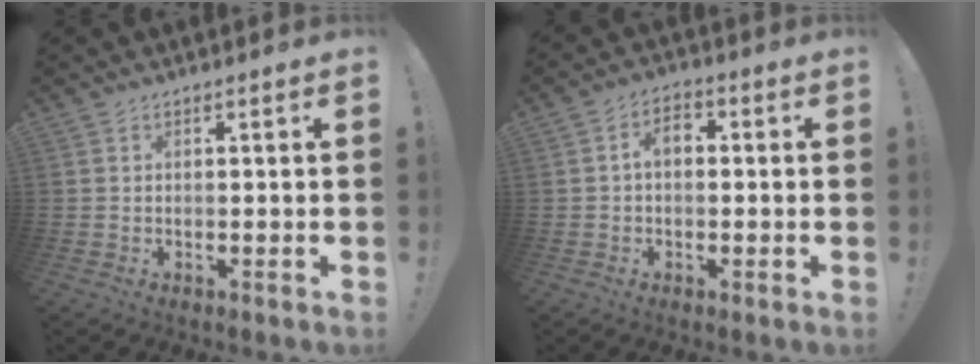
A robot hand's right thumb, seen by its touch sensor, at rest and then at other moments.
{"total": 4.9, "force": [0.5, 3.4, 3.6], "torque": [-0.062, 0.006, 0.008]}